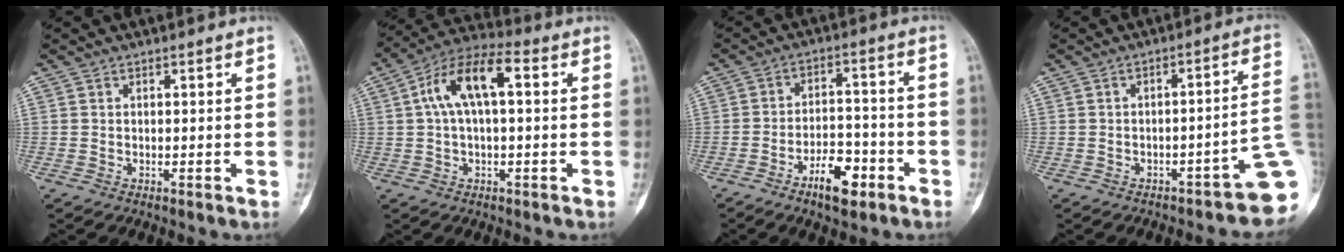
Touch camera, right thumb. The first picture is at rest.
{"total": 11.5, "force": [2.2, 5.0, 10.1], "torque": [-0.192, 0.040, 0.031]}
{"total": 8.5, "force": [-4.9, 3.6, 5.9], "torque": [-0.084, 0.032, -0.079]}
{"total": 10.2, "force": [-4.6, 2.4, 8.8], "torque": [-0.085, 0.053, -0.058]}